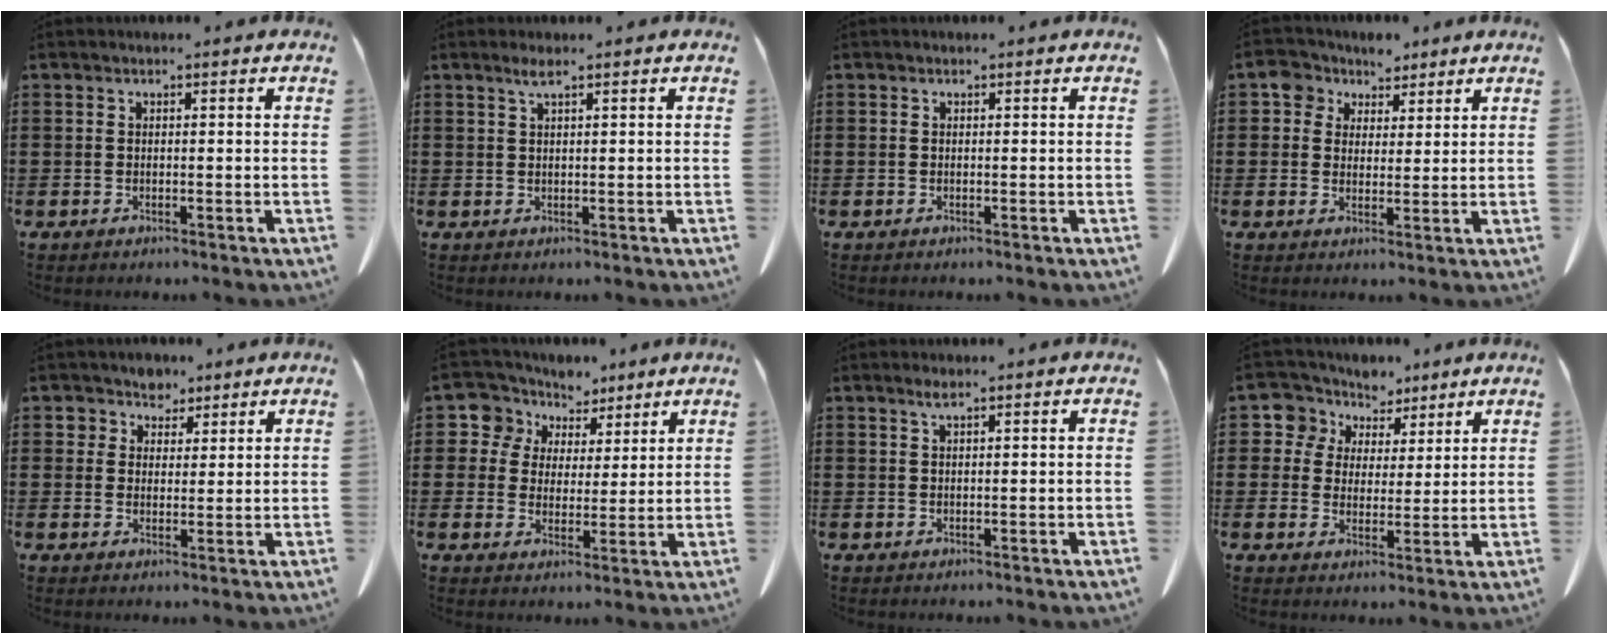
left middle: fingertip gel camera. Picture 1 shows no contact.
{"total": 1.6, "force": [1.0, 0.1, 1.3], "torque": [-0.027, 0.001, 0.018]}
{"total": 0.0}
{"total": 5.2, "force": [3.3, 3.9, 1.1], "torque": [-0.040, 0.006, 0.057]}
{"total": 3.8, "force": [2.7, 2.6, 0.2], "torque": [-0.015, 0.005, 0.048]}
{"total": 7.2, "force": [5.0, 5.2, 0.7], "torque": [-0.060, -0.015, 0.092]}
{"total": 1.2, "force": [0.8, 0.0, 0.9], "torque": [-0.019, 0.000, 0.014]}
{"total": 6.7, "force": [4.6, 4.8, 0.5], "torque": [-0.053, -0.014, 0.083]}